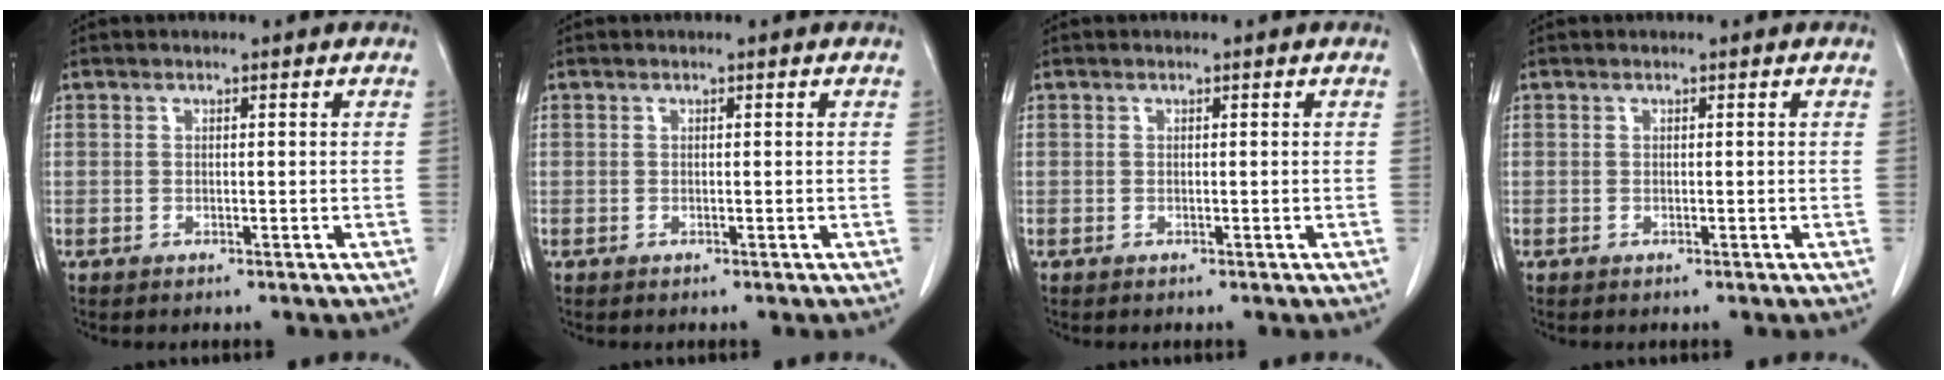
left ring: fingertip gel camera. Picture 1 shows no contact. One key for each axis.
{"total": 0.0}
{"total": 0.0}
{"total": 0.0}